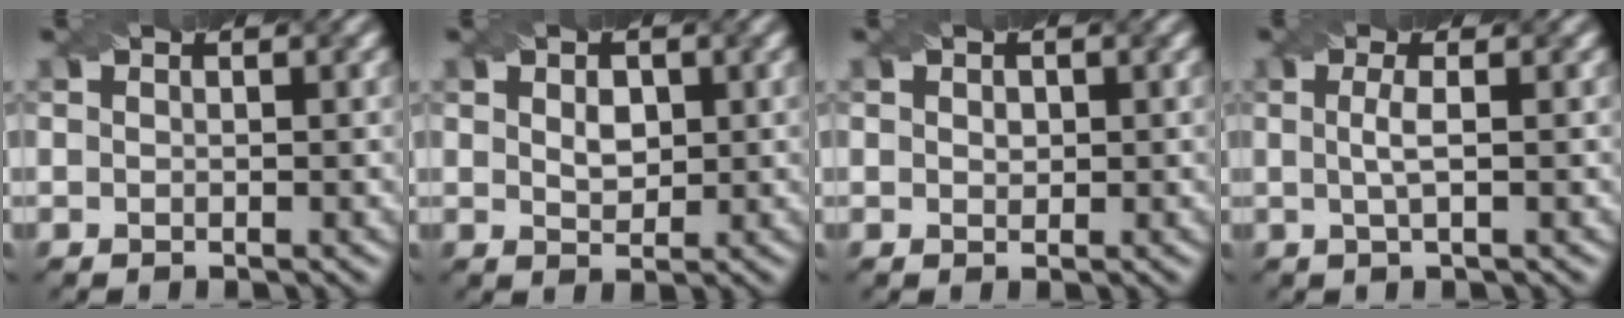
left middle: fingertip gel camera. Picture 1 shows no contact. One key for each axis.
{"total": 1.9, "fx": 0.6, "fy": 1.3, "fz": 1.2, "tx": -0.021, "ty": -0.001, "tz": 0.012}
{"total": 0.8, "fx": 0.2, "fy": 0.7, "fz": 0.5, "tx": -0.008, "ty": -0.002, "tz": 0.005}
{"total": 1.9, "fx": 0.0, "fy": 0.4, "fz": 1.8, "tx": -0.038, "ty": 0.003, "tz": -0.001}